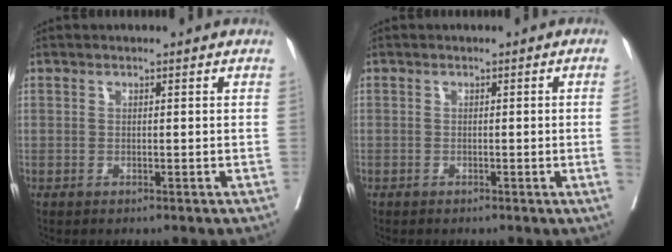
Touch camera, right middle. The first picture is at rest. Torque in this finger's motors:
{"motor_torque": [1.03, -1.02, -0.99, -0.21]}